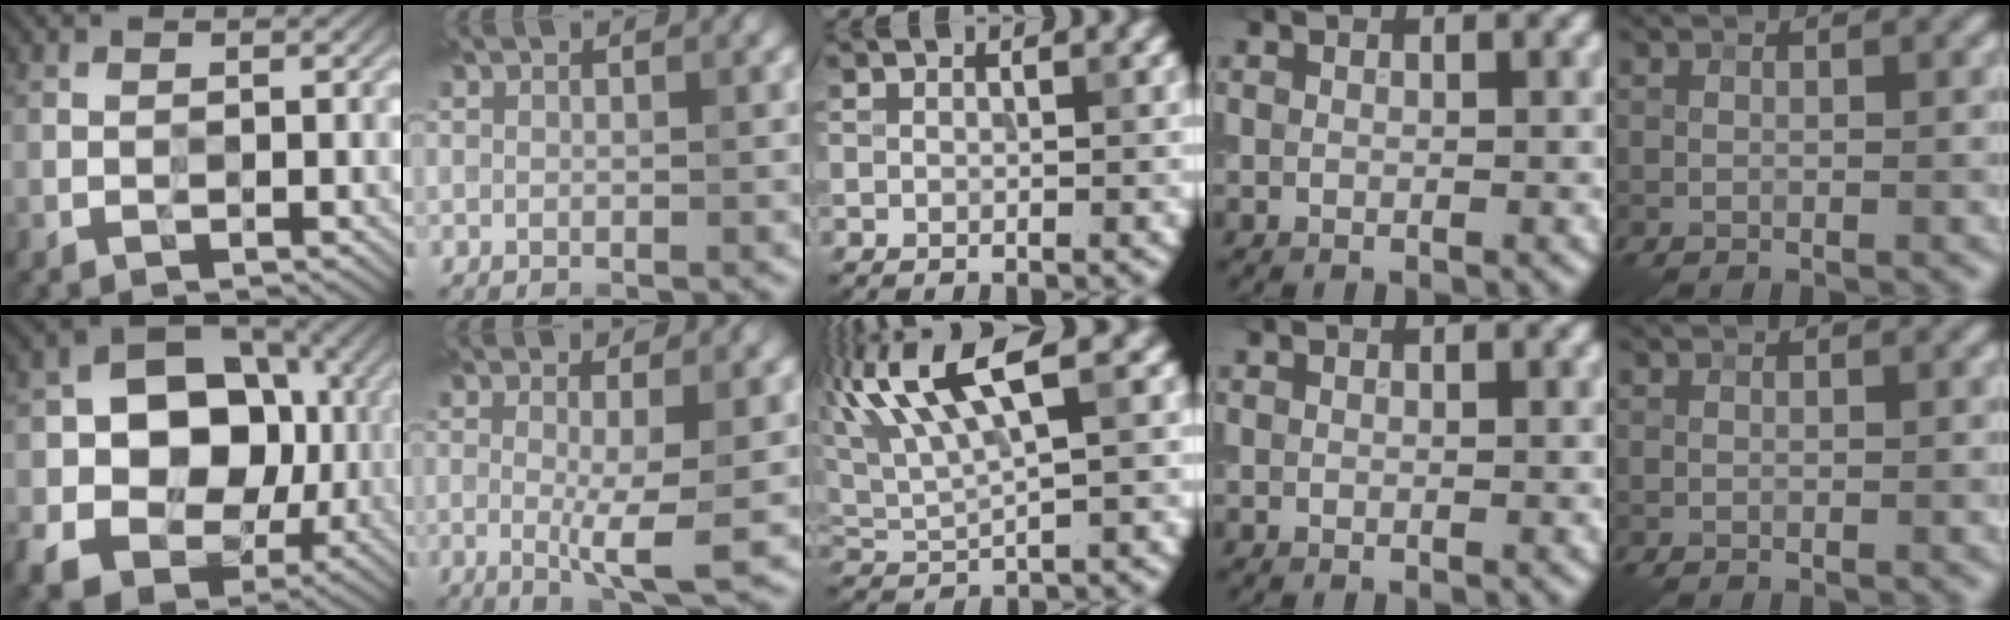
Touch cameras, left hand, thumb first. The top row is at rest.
{"thumb": {"total": 15.9, "force": [-1.0, 12.6, 9.7], "torque": [-0.168, -0.022, -0.018]}, "index": {"total": 4.1, "force": [-0.3, 0.5, 4.0], "torque": [-0.069, -0.015, -0.004]}, "middle": {"total": 8.6, "force": [4.1, 2.2, 7.2], "torque": [-0.144, 0.021, 0.076]}}